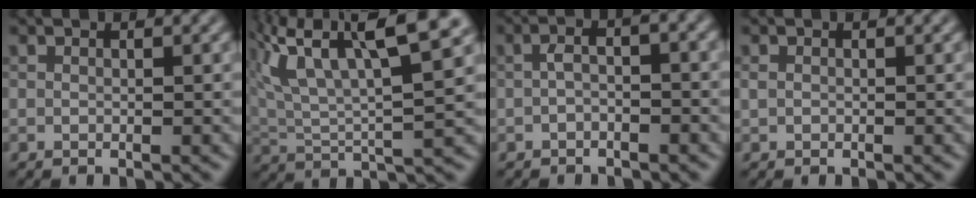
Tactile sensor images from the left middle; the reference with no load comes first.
{"total": 12.1, "force": [5.9, 4.4, 9.7], "torque": [-0.186, 0.019, 0.102]}
{"total": 2.2, "force": [-0.8, 0.8, 1.9], "torque": [-0.037, 0.006, -0.018]}
{"total": 0.5, "force": [0.0, 0.4, 0.2], "torque": [-0.003, -0.003, -0.001]}